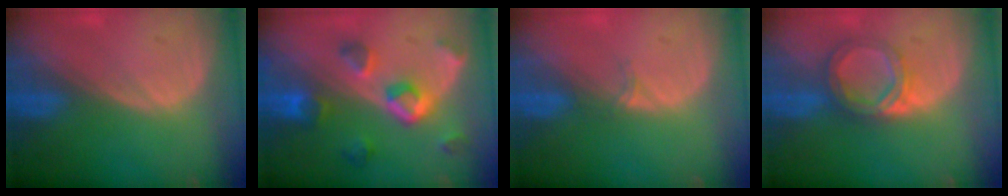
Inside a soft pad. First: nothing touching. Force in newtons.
{"total": 7.8, "press": 7.0, "slide": 3.4}
{"total": 1.3, "press": 1.0, "slide": 0.9}
{"total": 5.6, "press": 5.3, "slide": 1.9}